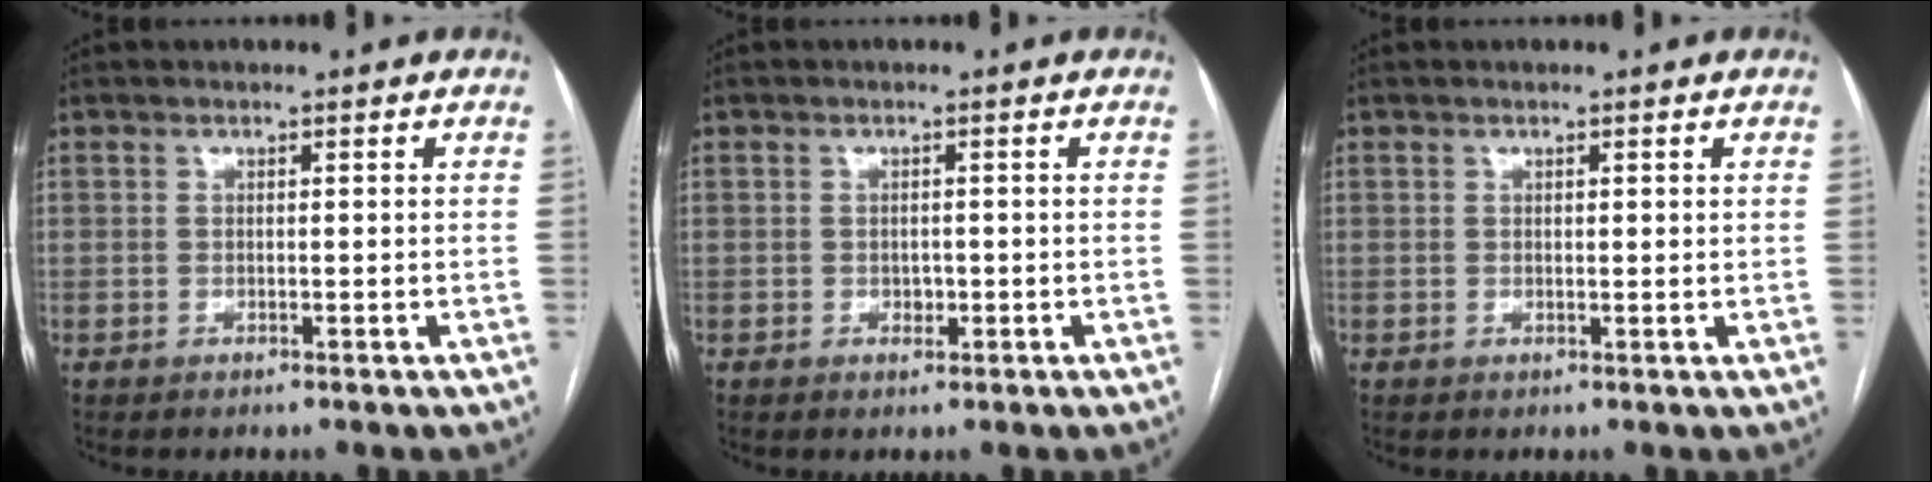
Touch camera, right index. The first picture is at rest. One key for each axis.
{"total": 1.3, "fx": -0.4, "fy": 1.0, "fz": 0.8, "tx": -0.009, "ty": 0.002, "tz": -0.002}
{"total": 0.8, "fx": 0.5, "fy": 0.3, "fz": 0.6, "tx": -0.007, "ty": 0.001, "tz": 0.005}